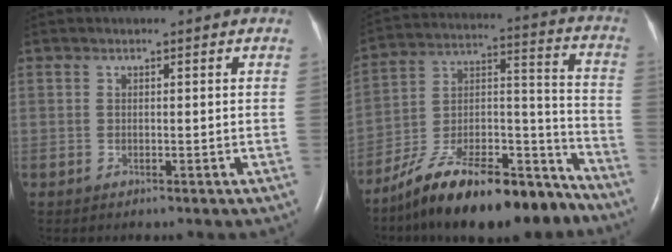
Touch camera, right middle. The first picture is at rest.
{"total": 22.6, "force": [-17.9, 5.8, 12.5], "torque": [-0.176, 0.028, -0.300]}